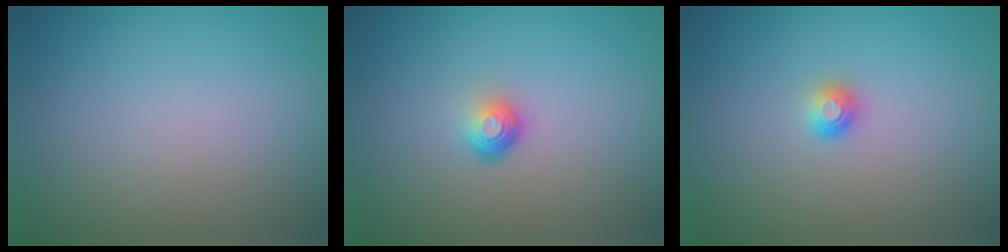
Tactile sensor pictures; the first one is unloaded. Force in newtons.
{"total": 1.7, "press": 1.2, "slide": 1.3}
{"total": 1.2, "press": 1.1, "slide": 0.3}